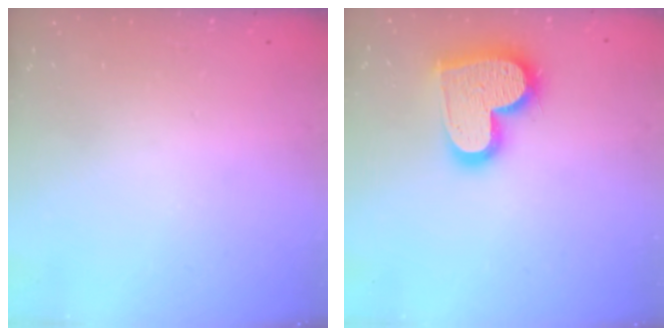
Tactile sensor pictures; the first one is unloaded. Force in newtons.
{"total": 18.5, "press": 18.4, "slide": 1.5}